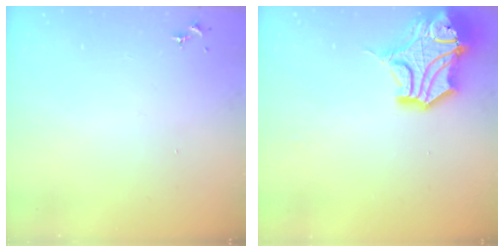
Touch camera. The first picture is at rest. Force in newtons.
{"total": 16.9, "press": 16.7, "slide": 2.3}